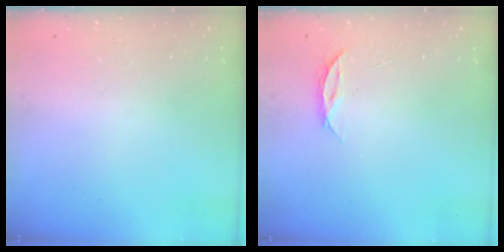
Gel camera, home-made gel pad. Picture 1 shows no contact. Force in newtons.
{"total": 4.0, "press": 3.9, "slide": 0.4}